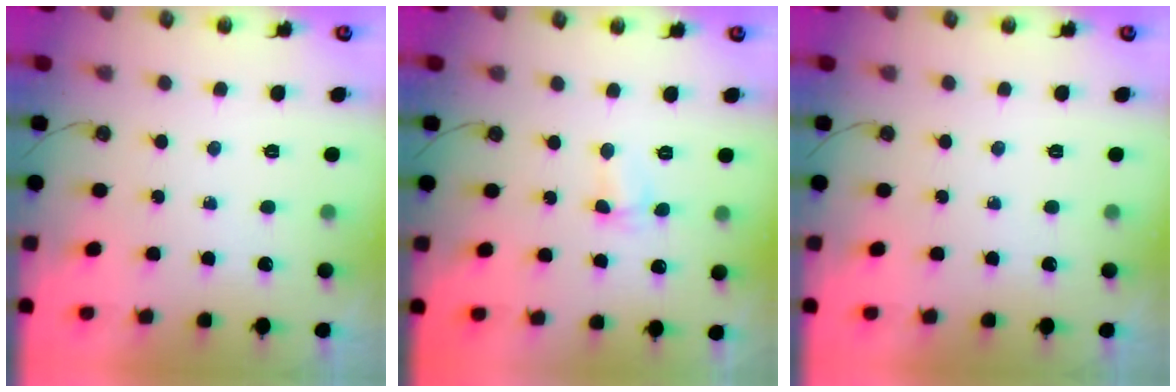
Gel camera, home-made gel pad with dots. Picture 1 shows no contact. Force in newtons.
{"total": 3.1, "press": 2.9, "slide": 1.0}
{"total": 0.0}